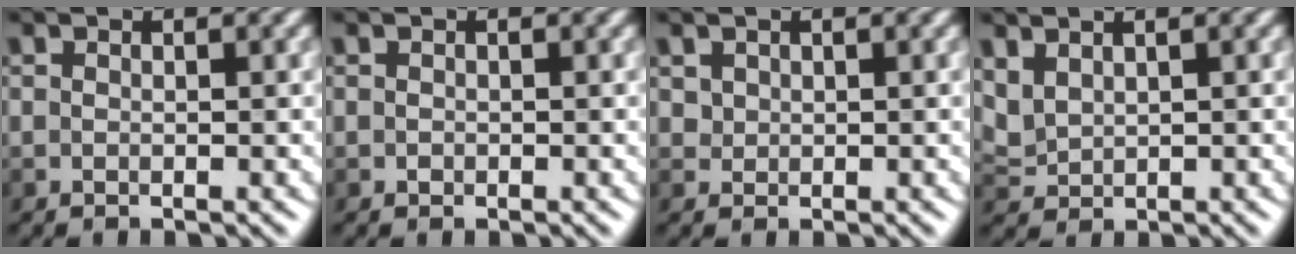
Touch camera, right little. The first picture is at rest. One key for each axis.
{"total": 0.7, "fx": 0.1, "fy": 0.6, "fz": 0.3, "tx": 0.006, "ty": 0.005, "tz": -0.002}
{"total": 1.5, "fx": 0.8, "fy": 1.2, "fz": 0.5, "tx": -0.013, "ty": 0.002, "tz": 0.030}
{"total": 1.7, "fx": 1.1, "fy": 1.1, "fz": 0.8, "tx": -0.026, "ty": 0.000, "tz": 0.029}